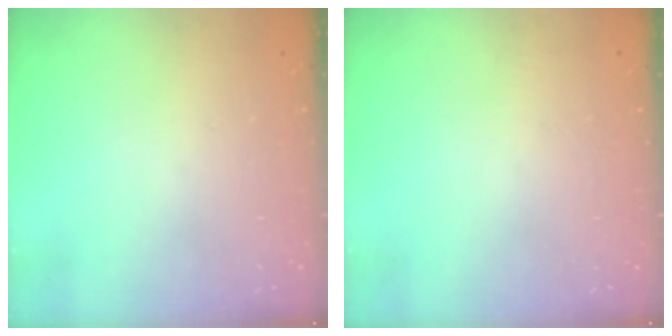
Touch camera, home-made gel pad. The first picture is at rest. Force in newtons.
{"total": 0.0}